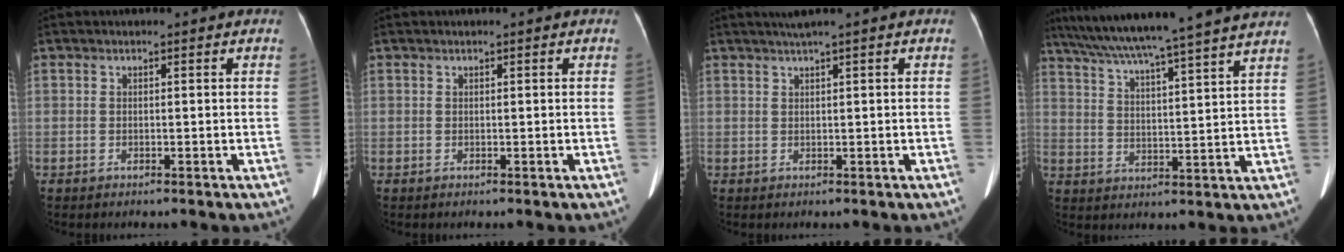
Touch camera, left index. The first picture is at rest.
{"total": 0.0}
{"total": 1.9, "force": [1.3, -0.5, 1.4], "torque": [-0.030, 0.007, 0.029]}
{"total": 22.2, "force": [19.3, -1.5, 10.7], "torque": [-0.186, -0.004, 0.266]}